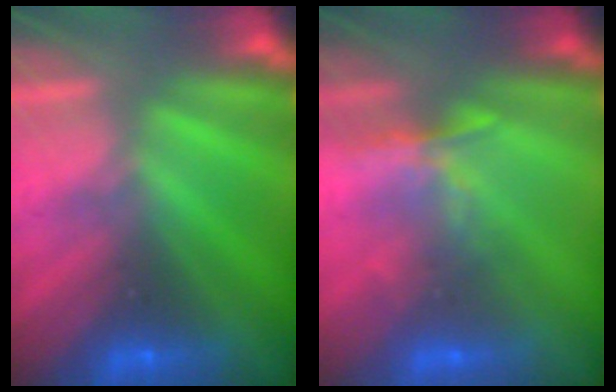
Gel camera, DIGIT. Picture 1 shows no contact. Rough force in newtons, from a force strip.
{"total": 2.4}